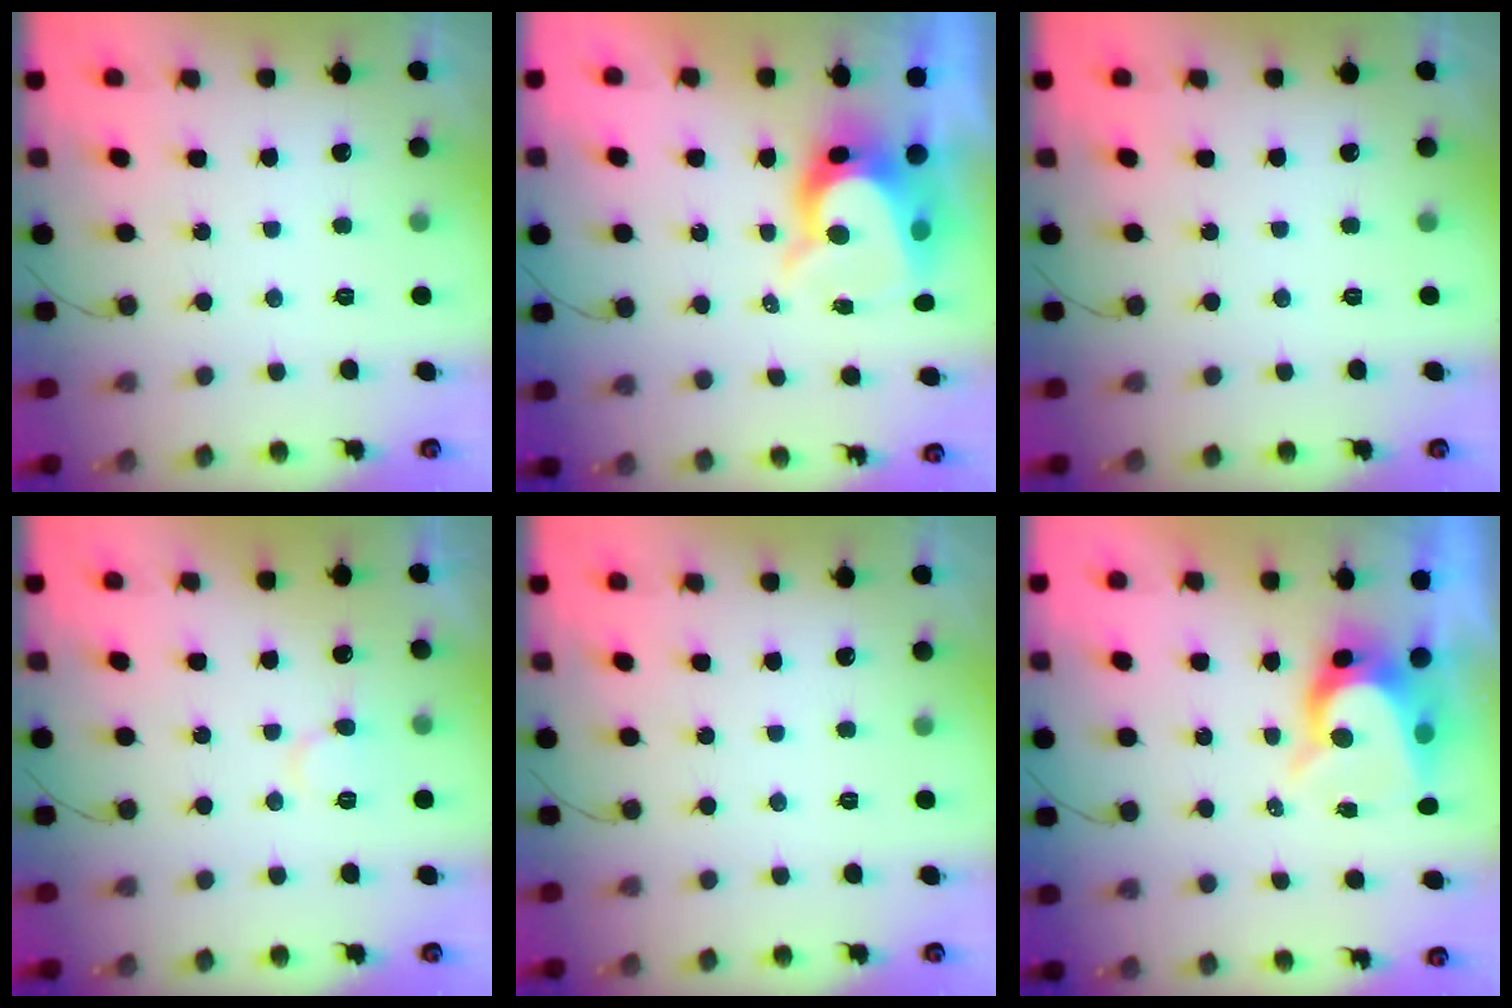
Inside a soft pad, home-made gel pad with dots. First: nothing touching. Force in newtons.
{"total": 9.6, "press": 9.5, "slide": 0.8}
{"total": 0.0}
{"total": 7.7, "press": 7.7, "slide": 0.4}
{"total": 0.0}
{"total": 8.0, "press": 7.9, "slide": 0.7}